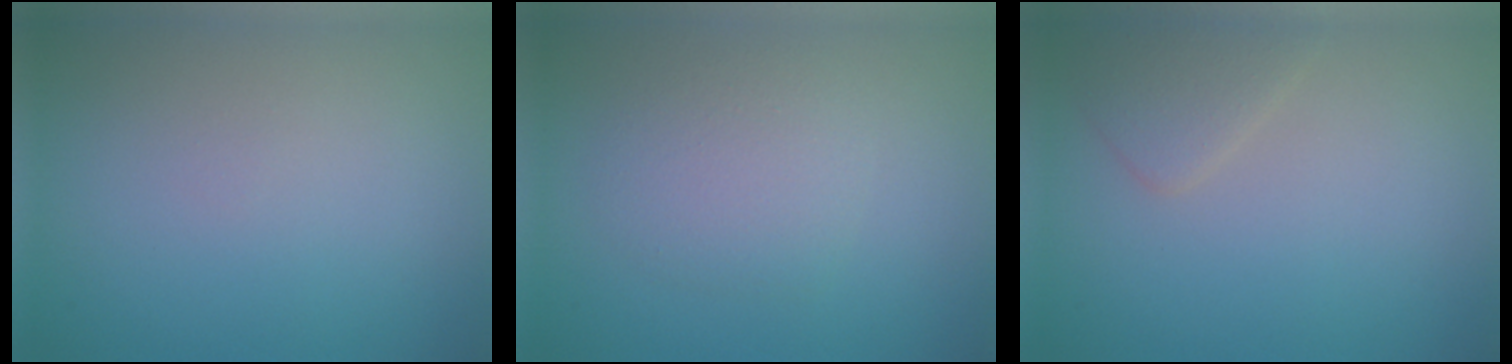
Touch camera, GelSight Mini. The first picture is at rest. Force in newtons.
{"total": 2.8, "press": 2.8, "slide": 0.2}
{"total": 1.8, "press": 1.8, "slide": 0.0}